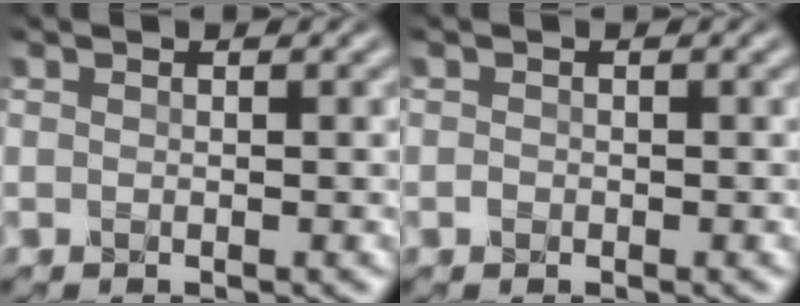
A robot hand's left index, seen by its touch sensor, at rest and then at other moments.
{"total": 0.7, "force": [-0.4, 0.5, 0.2], "torque": [-0.001, -0.001, -0.014]}